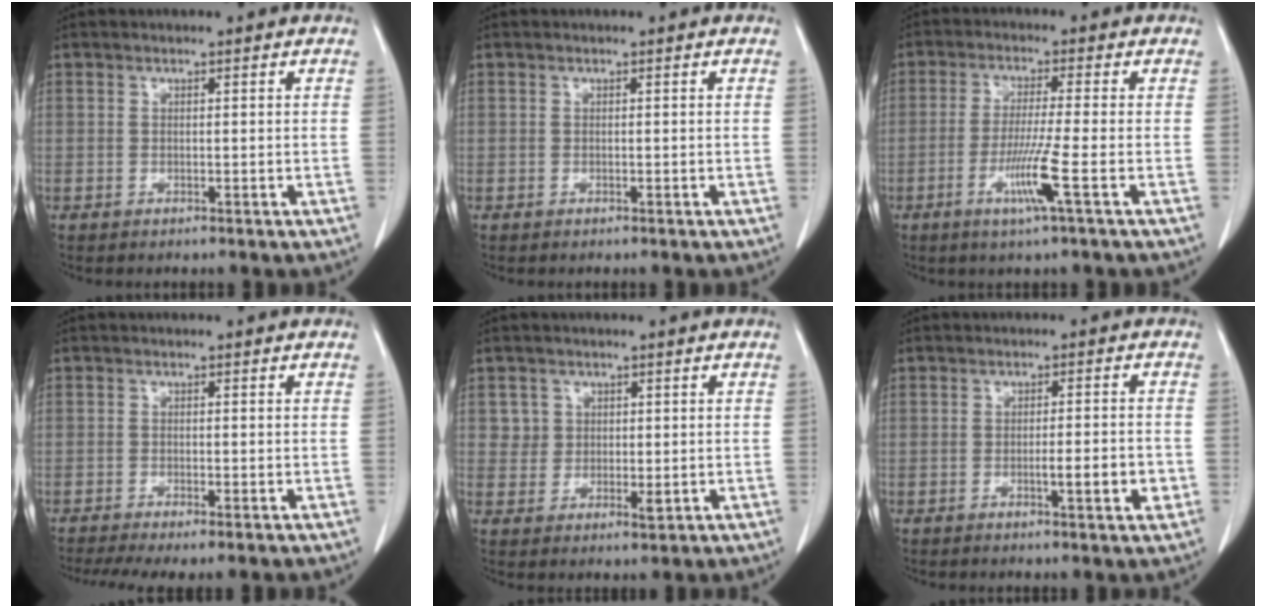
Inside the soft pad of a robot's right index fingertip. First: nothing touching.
{"total": 0.0}
{"total": 6.6, "force": [-2.5, -1.2, 6.0], "torque": [-0.119, -0.020, -0.052]}
{"total": 6.2, "force": [-4.5, 1.0, 4.2], "torque": [-0.069, -0.014, -0.074]}
{"total": 3.4, "force": [1.1, 3.1, 0.9], "torque": [-0.008, -0.007, 0.018]}
{"total": 4.5, "force": [-1.3, 0.5, 4.3], "torque": [-0.064, -0.002, -0.015]}